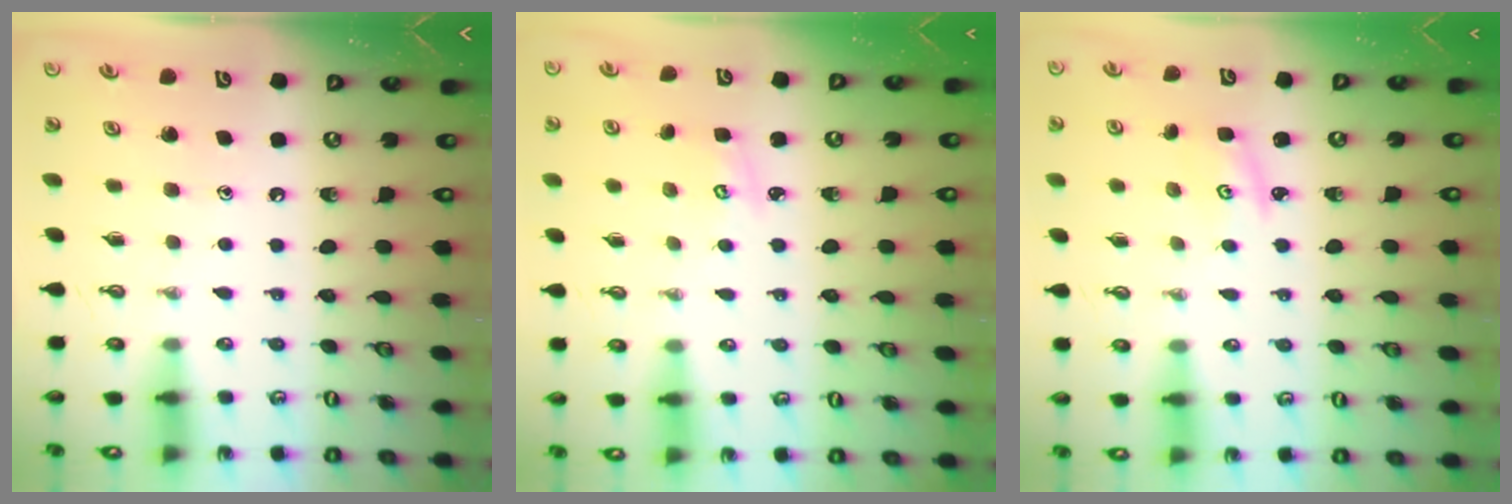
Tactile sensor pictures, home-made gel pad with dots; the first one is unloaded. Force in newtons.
{"total": 3.0, "press": 3.0, "slide": 0.3}
{"total": 2.3, "press": 2.3, "slide": 0.3}